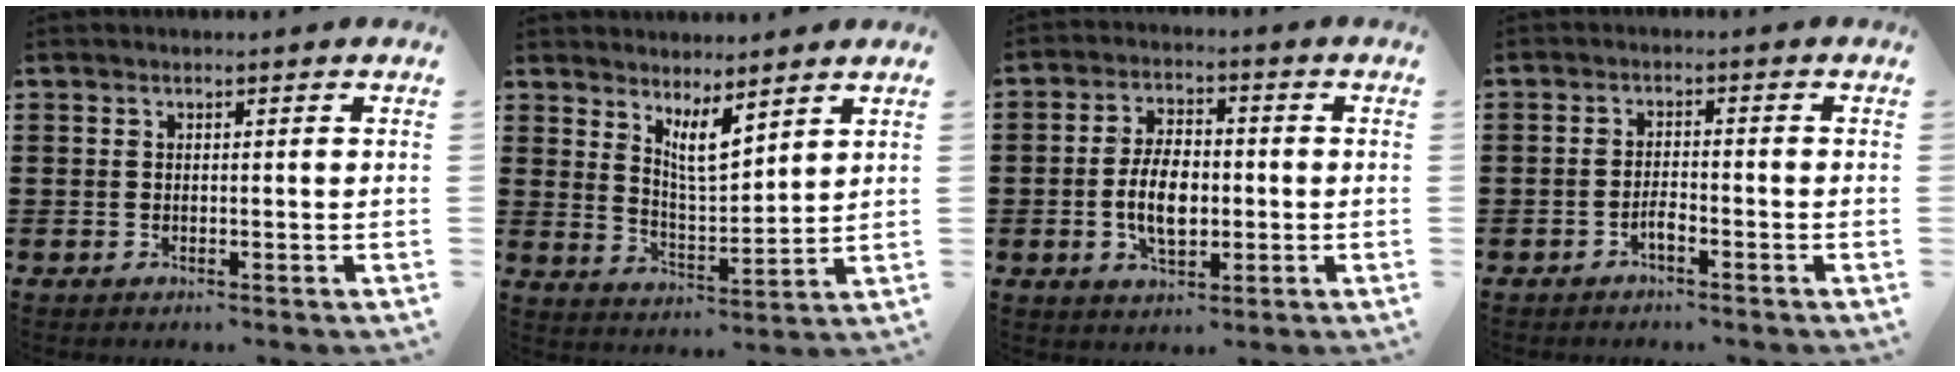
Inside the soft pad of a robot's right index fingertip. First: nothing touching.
{"total": 5.8, "force": [4.4, 1.3, 3.5], "torque": [-0.072, -0.018, 0.076]}
{"total": 7.2, "force": [-0.9, 3.9, 6.0], "torque": [-0.120, 0.001, -0.022]}
{"total": 2.0, "force": [-1.5, 0.4, 1.3], "torque": [-0.024, 0.002, -0.028]}